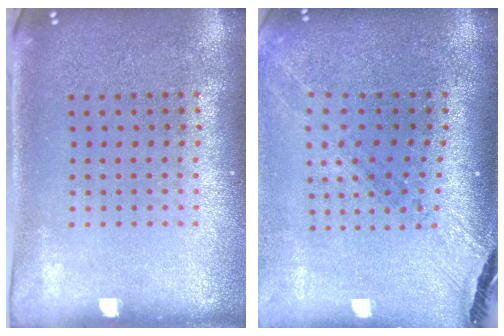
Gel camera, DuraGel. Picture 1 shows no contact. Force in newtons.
{"total": 1.5, "press": 1.5, "slide": 0.4}